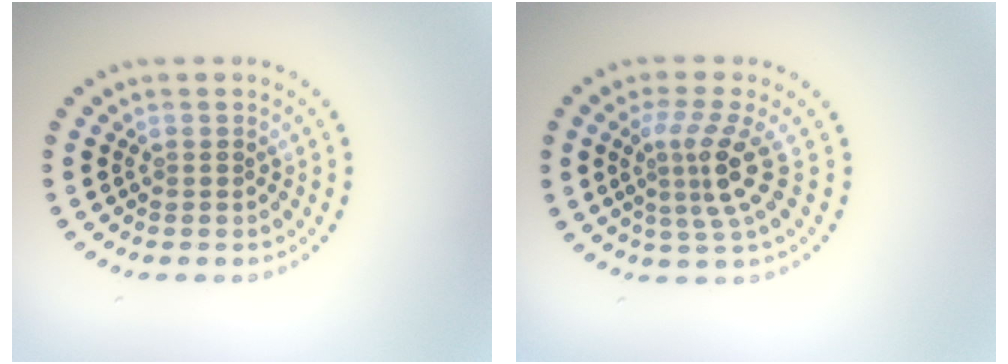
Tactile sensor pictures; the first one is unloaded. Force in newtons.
{"total": 3.8, "press": 2.6, "slide": 2.8}